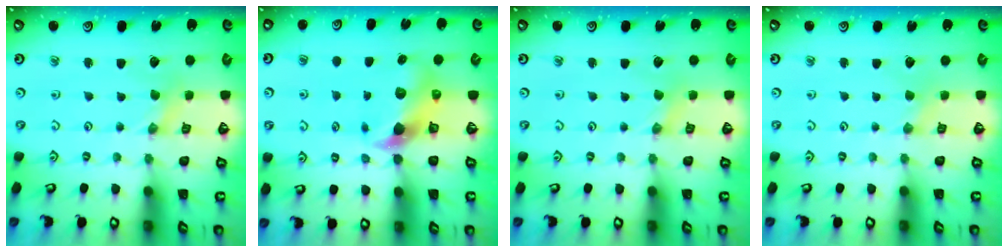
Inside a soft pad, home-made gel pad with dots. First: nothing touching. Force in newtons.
{"total": 7.0, "press": 6.9, "slide": 1.0}
{"total": 0.9, "press": 0.8, "slide": 0.2}
{"total": 0.0}